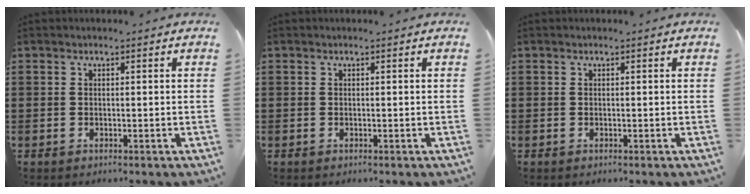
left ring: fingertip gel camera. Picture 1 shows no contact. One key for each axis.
{"total": 0.0}
{"total": 0.0}